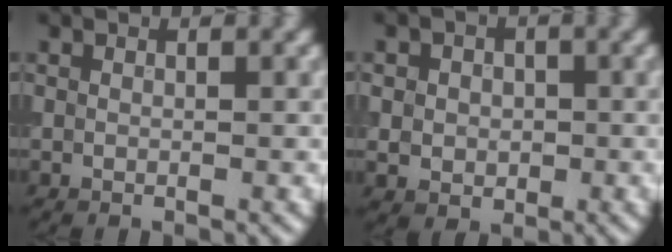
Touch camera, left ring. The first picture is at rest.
{"total": 2.8, "force": [0.1, 2.5, 1.2], "torque": [-0.015, 0.001, -0.011]}